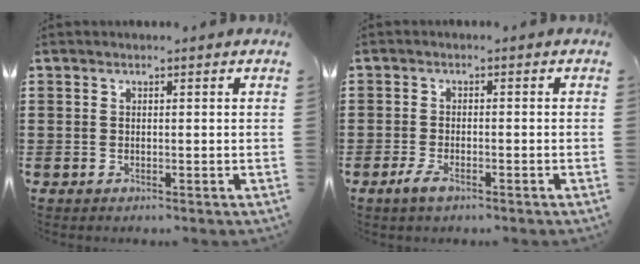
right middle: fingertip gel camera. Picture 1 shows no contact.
{"total": 2.5, "force": [-1.5, 0.7, 1.9], "torque": [-0.047, -0.005, -0.031]}